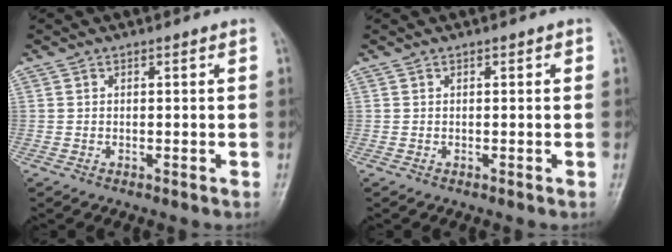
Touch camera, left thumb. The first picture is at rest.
{"total": 0.0}